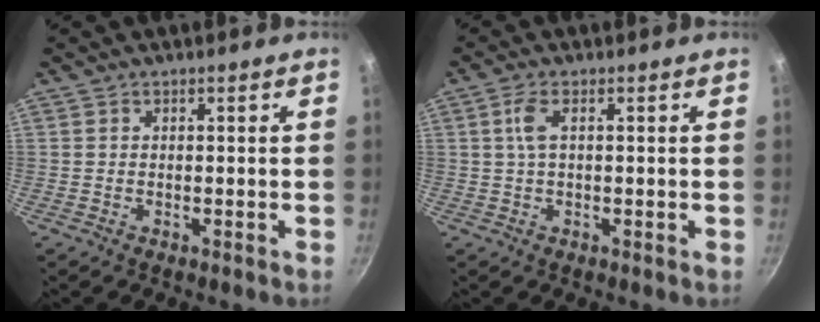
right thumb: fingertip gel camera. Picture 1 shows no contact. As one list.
[{"total": 3.5, "force": [0.7, 1.2, 3.2], "torque": [-0.071, 0.006, 0.011]}]